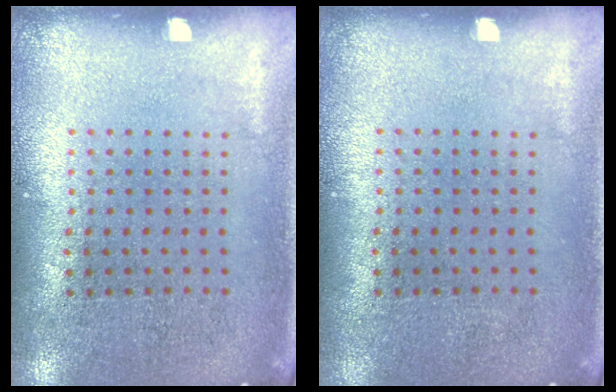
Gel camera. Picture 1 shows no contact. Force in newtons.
{"total": 0.0}